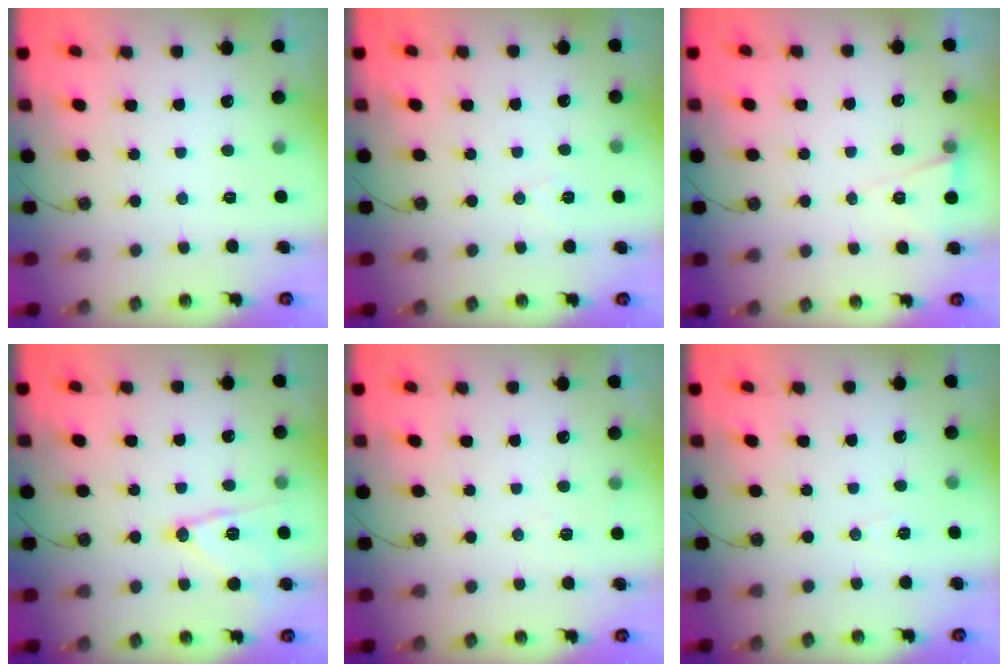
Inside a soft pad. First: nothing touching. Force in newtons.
{"total": 4.8, "press": 3.2, "slide": 3.7}
{"total": 5.5, "press": 3.3, "slide": 4.4}
{"total": 12.1, "press": 11.9, "slide": 2.0}
{"total": 5.8, "press": 4.8, "slide": 3.3}
{"total": 4.5, "press": 3.9, "slide": 2.3}